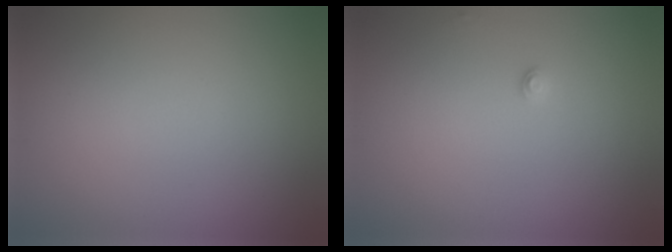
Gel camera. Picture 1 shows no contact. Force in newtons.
{"total": 0.8, "press": 0.8, "slide": 0.0}